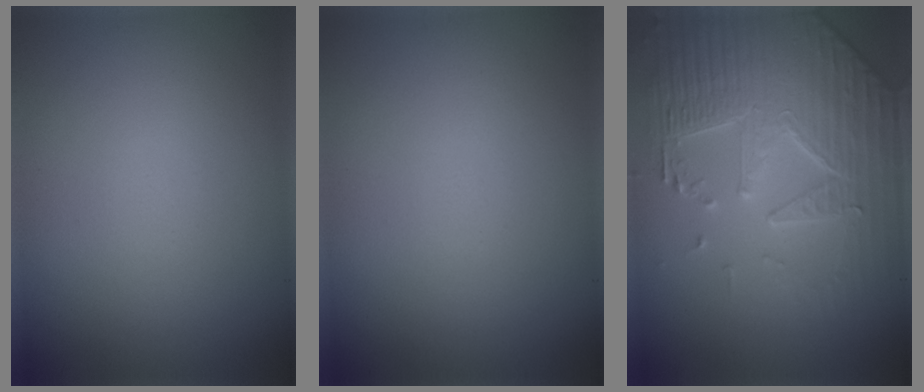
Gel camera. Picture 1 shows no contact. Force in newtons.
{"total": 0.0}
{"total": 6.3, "press": 5.3, "slide": 3.5}